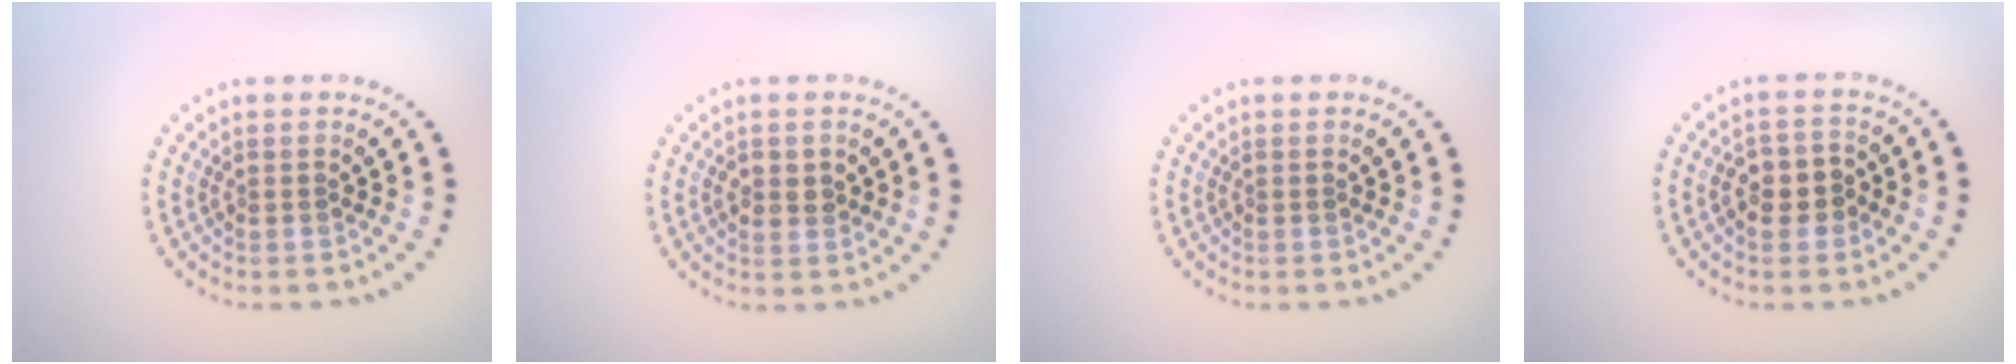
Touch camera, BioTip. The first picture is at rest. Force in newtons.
{"total": 1.8, "press": 1.8, "slide": 0.1}
{"total": 0.0}
{"total": 2.8, "press": 2.7, "slide": 0.8}